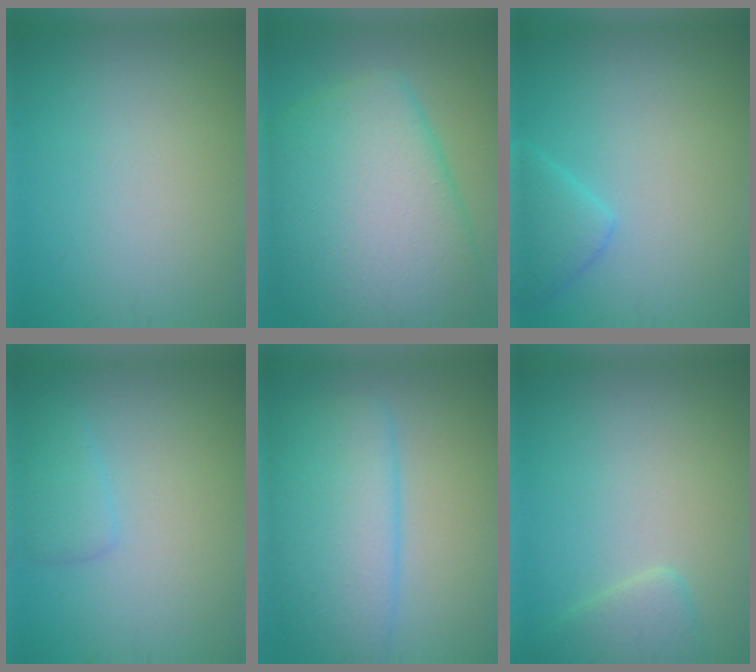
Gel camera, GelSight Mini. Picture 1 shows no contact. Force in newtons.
{"total": 12.4, "press": 12.4, "slide": 0.6}
{"total": 2.9, "press": 2.9, "slide": 0.3}
{"total": 1.9, "press": 1.9, "slide": 0.2}
{"total": 7.0, "press": 7.0, "slide": 0.6}
{"total": 2.1, "press": 2.1, "slide": 0.2}